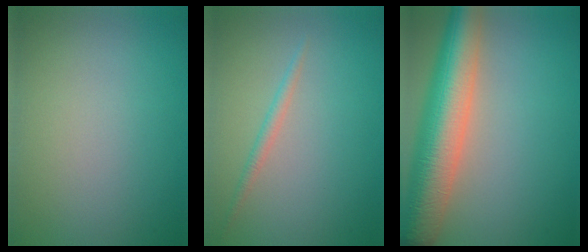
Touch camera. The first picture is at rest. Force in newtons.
{"total": 1.2, "press": 1.2, "slide": 0.1}
{"total": 9.7, "press": 9.6, "slide": 0.5}